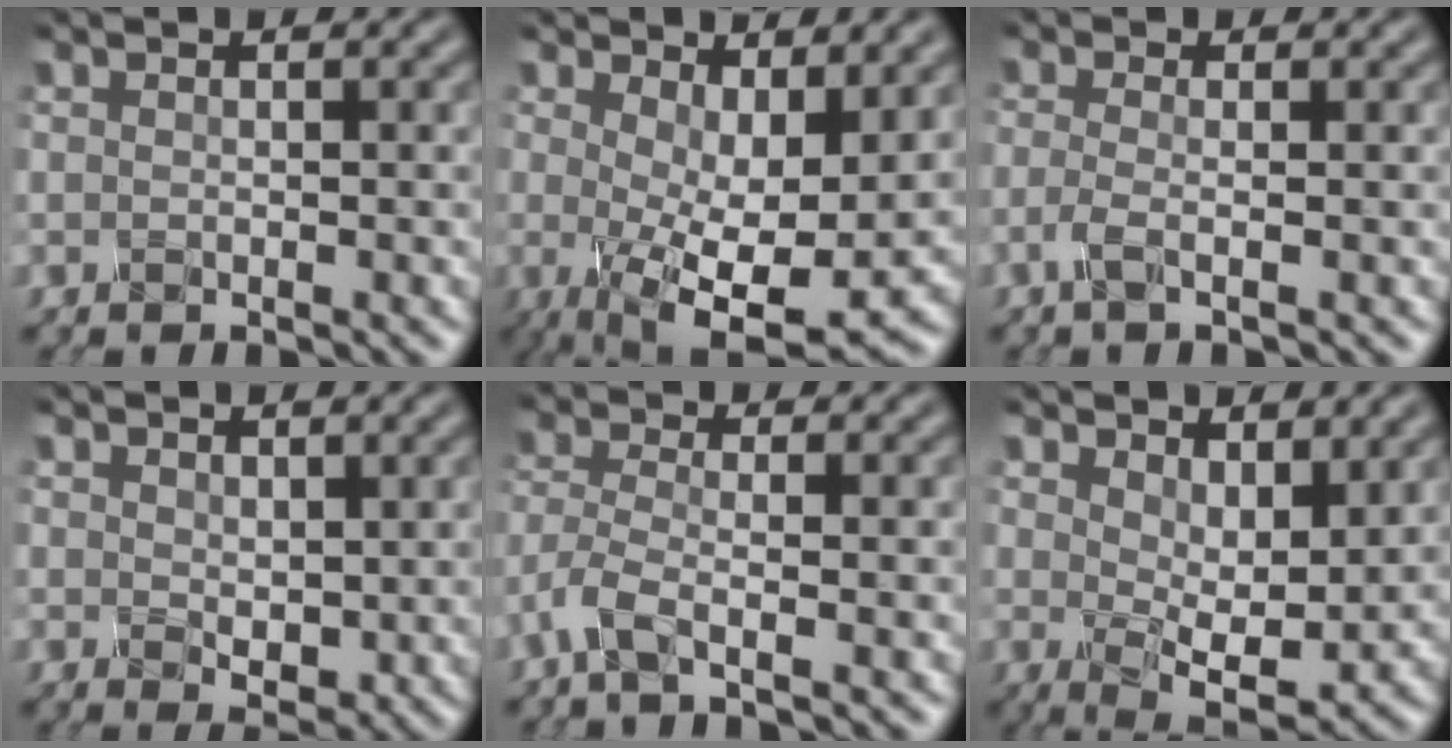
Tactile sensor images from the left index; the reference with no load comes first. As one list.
[{"total": 9.1, "force": [-0.5, 2.9, 8.6], "torque": [-0.150, -0.012, 0.014]}, {"total": 1.4, "force": [-0.9, 0.1, 1.1], "torque": [-0.035, -0.005, -0.010]}, {"total": 1.2, "force": [0.8, 0.4, 0.8], "torque": [-0.028, -0.004, 0.037]}, {"total": 2.8, "force": [-2.1, 0.4, 1.8], "torque": [-0.064, -0.006, -0.038]}, {"total": 6.1, "force": [1.5, 2.5, 5.3], "torque": [-0.102, -0.011, 0.046]}]